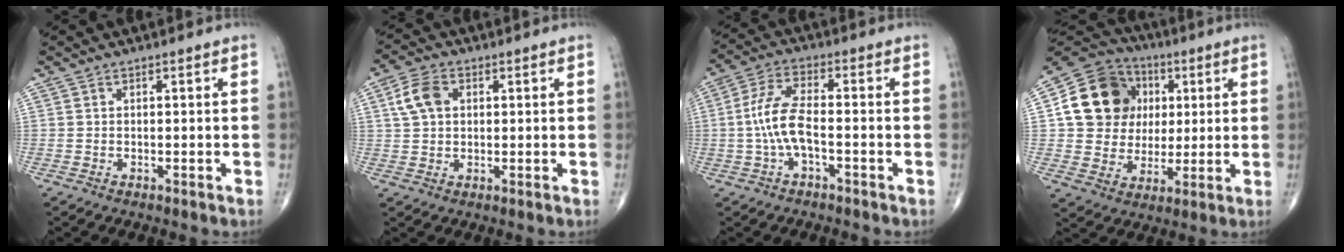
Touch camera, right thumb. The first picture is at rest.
{"total": 6.2, "force": [1.7, 4.3, 4.1], "torque": [-0.076, 0.008, 0.029]}
{"total": 8.1, "force": [-1.4, 3.2, 7.3], "torque": [-0.166, 0.028, -0.031]}
{"total": 16.9, "force": [3.6, 14.6, 7.7], "torque": [-0.106, 0.011, 0.067]}